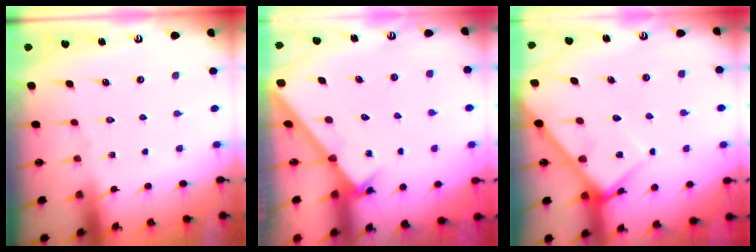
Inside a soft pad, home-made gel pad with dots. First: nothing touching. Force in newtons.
{"total": 2.2, "press": 2.2, "slide": 0.2}
{"total": 6.4, "press": 6.4, "slide": 0.7}